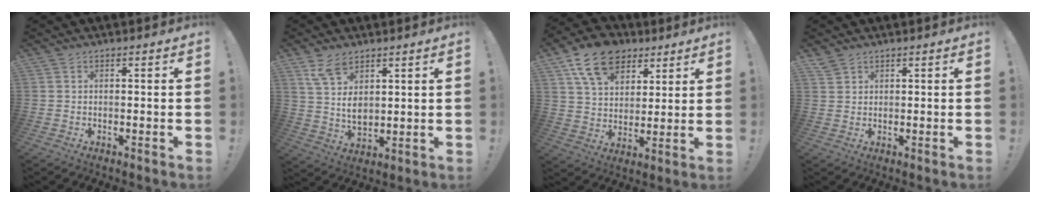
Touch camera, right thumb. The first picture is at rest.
{"total": 8.8, "force": [5.2, 5.1, 4.9], "torque": [-0.083, -0.030, 0.102]}
{"total": 15.5, "force": [8.7, 10.5, 7.4], "torque": [-0.113, -0.042, 0.163]}
{"total": 2.3, "force": [2.0, 1.1, 0.5], "torque": [-0.003, -0.011, 0.037]}